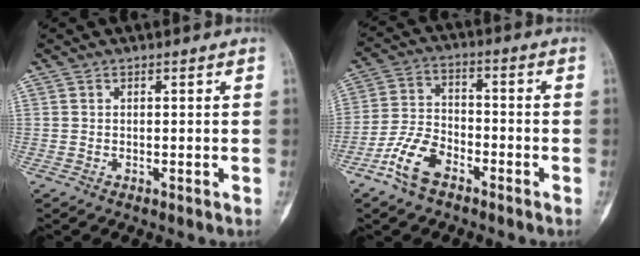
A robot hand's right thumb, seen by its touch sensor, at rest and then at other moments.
{"total": 8.9, "force": [-5.3, 4.8, 5.3], "torque": [-0.101, 0.031, -0.109]}